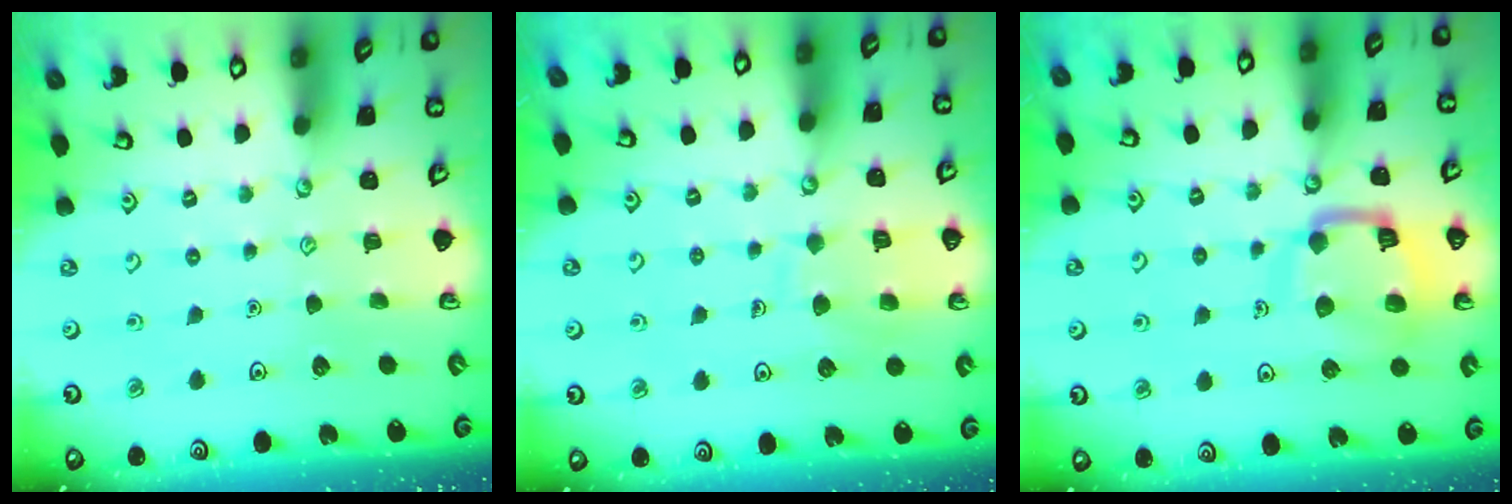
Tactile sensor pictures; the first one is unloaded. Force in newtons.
{"total": 8.9, "press": 8.9, "slide": 0.9}
{"total": 13.7, "press": 13.7, "slide": 1.4}